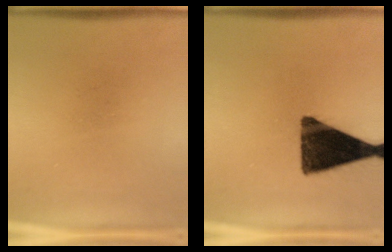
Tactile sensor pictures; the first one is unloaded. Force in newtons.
{"total": 14.9}